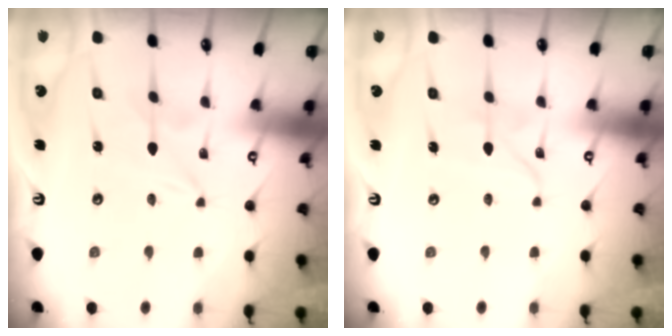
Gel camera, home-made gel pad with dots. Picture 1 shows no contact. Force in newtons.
{"total": 2.7, "press": 2.7, "slide": 0.1}